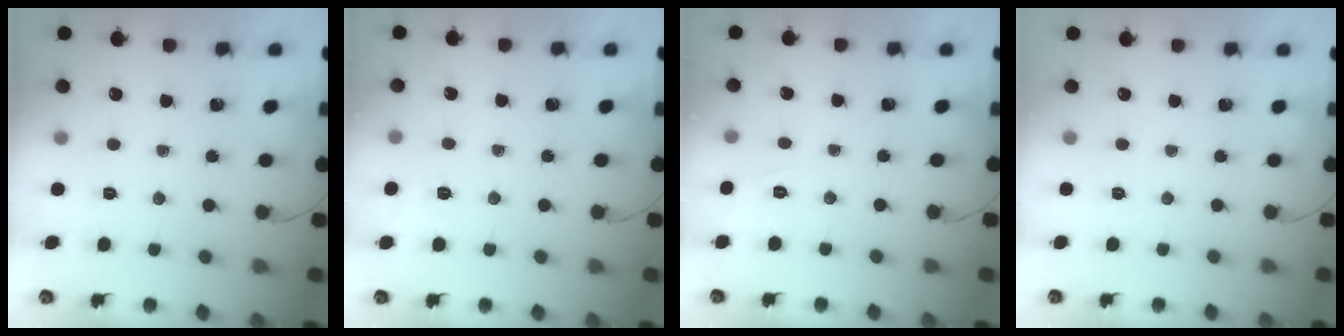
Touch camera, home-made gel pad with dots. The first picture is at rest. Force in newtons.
{"total": 2.2, "press": 1.3, "slide": 1.8}
{"total": 8.5, "press": 8.1, "slide": 2.3}
{"total": 2.5, "press": 2.5, "slide": 0.5}